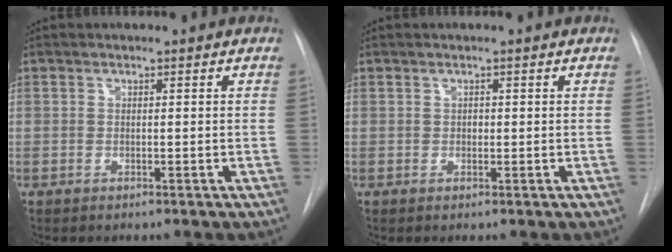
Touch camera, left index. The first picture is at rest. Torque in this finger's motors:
{"motor_torque": [0.27, -0.08, -0.01, 0.00]}